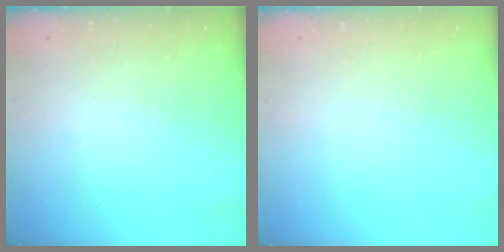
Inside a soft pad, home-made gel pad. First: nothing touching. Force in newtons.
{"total": 0.0}